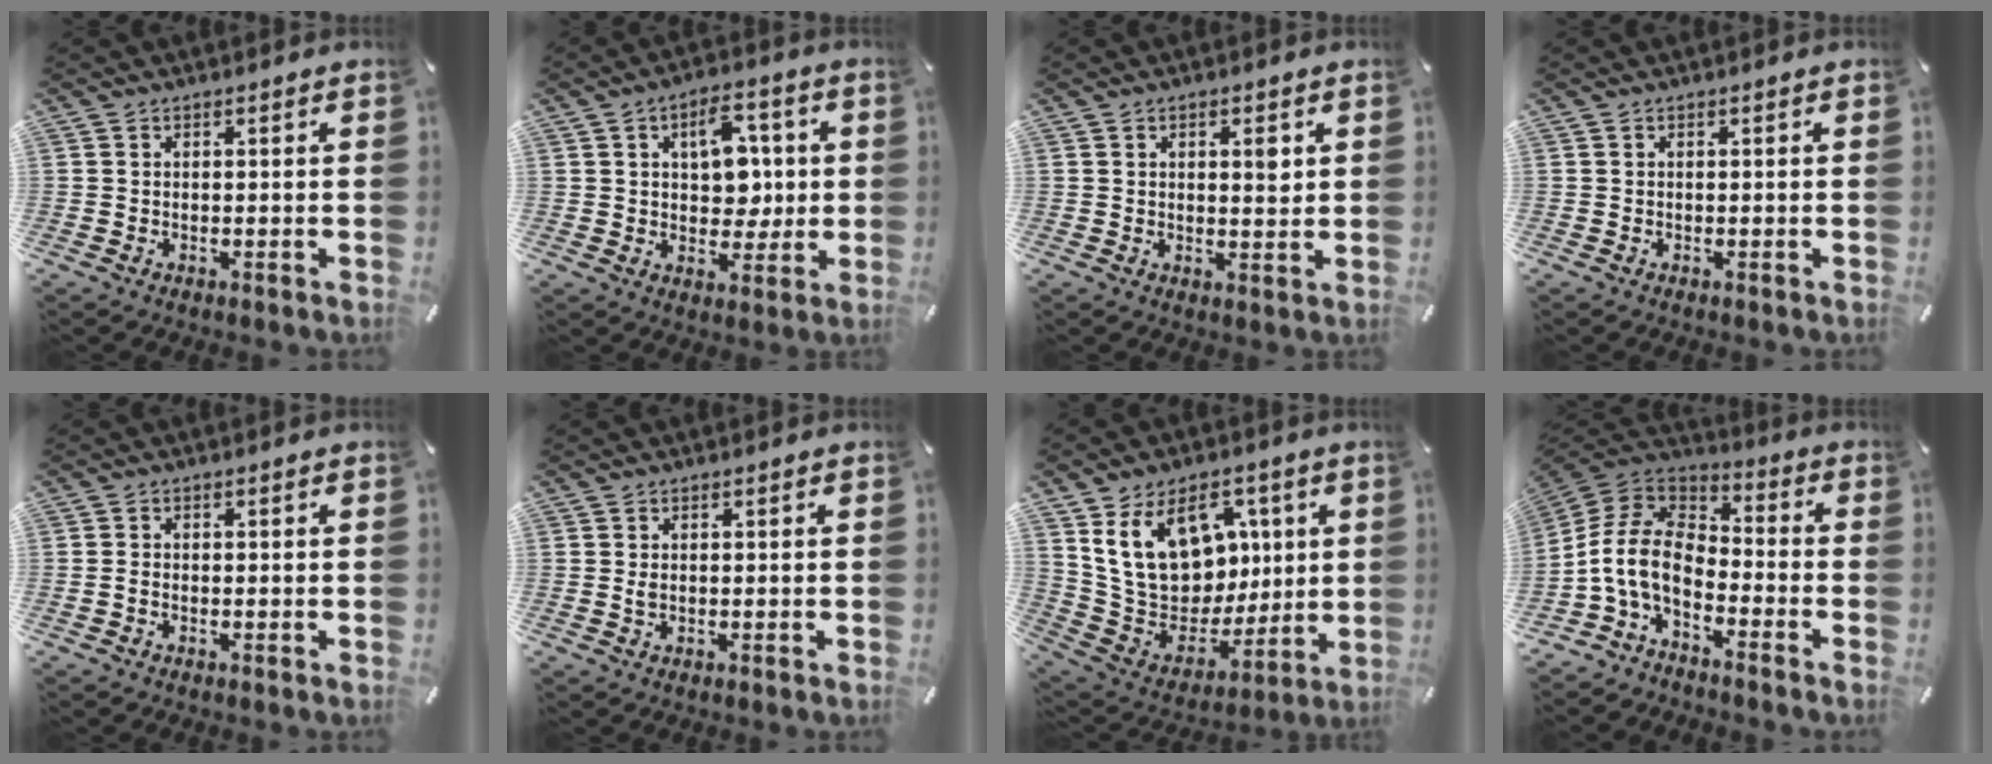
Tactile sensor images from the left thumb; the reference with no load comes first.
{"total": 10.4, "force": [2.1, 7.4, 7.0], "torque": [-0.089, 0.001, 0.033]}
{"total": 3.5, "force": [1.3, 1.6, 2.9], "torque": [-0.037, -0.006, 0.015]}
{"total": 0.0}
{"total": 1.1, "force": [-0.3, 0.6, 0.8], "torque": [-0.015, 0.001, -0.007]}
{"total": 1.0, "force": [0.1, 0.5, 0.8], "torque": [-0.018, 0.000, 0.002]}
{"total": 19.4, "force": [7.3, 14.3, 10.9], "torque": [-0.200, -0.024, 0.143]}
{"total": 11.9, "force": [-5.9, 6.9, 7.6], "torque": [-0.176, 0.020, -0.118]}